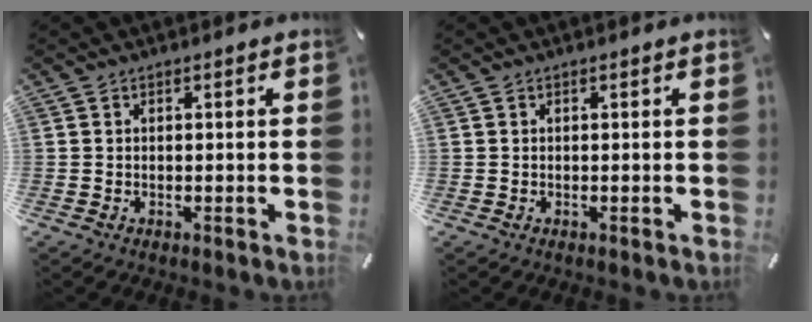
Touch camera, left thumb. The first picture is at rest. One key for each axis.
{"total": 0.0}